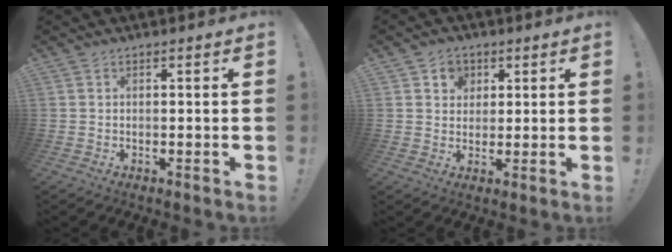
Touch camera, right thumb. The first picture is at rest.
{"total": 5.5, "force": [2.3, 4.8, 1.1], "torque": [-0.013, -0.010, 0.043]}